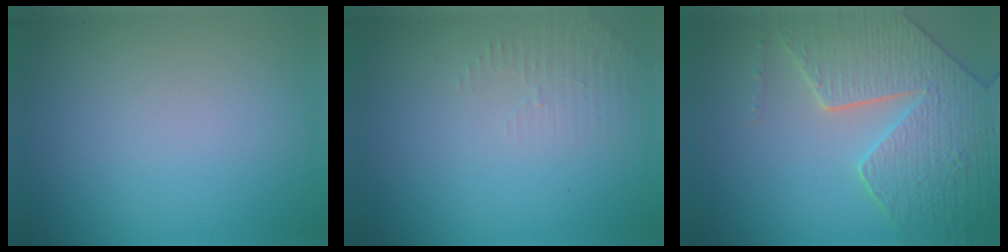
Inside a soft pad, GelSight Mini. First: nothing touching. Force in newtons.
{"total": 1.5, "press": 1.5, "slide": 0.4}
{"total": 8.0, "press": 6.1, "slide": 5.2}